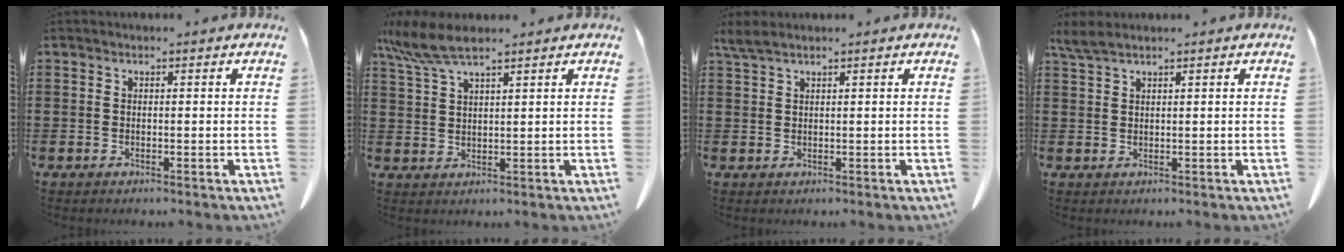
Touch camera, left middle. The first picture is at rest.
{"total": 6.4, "force": [4.8, 1.0, 4.1], "torque": [-0.098, -0.008, 0.087]}
{"total": 2.2, "force": [1.6, 0.3, 1.4], "torque": [-0.032, 0.000, 0.030]}
{"total": 2.5, "force": [1.8, 0.4, 1.6], "torque": [-0.036, -0.001, 0.035]}